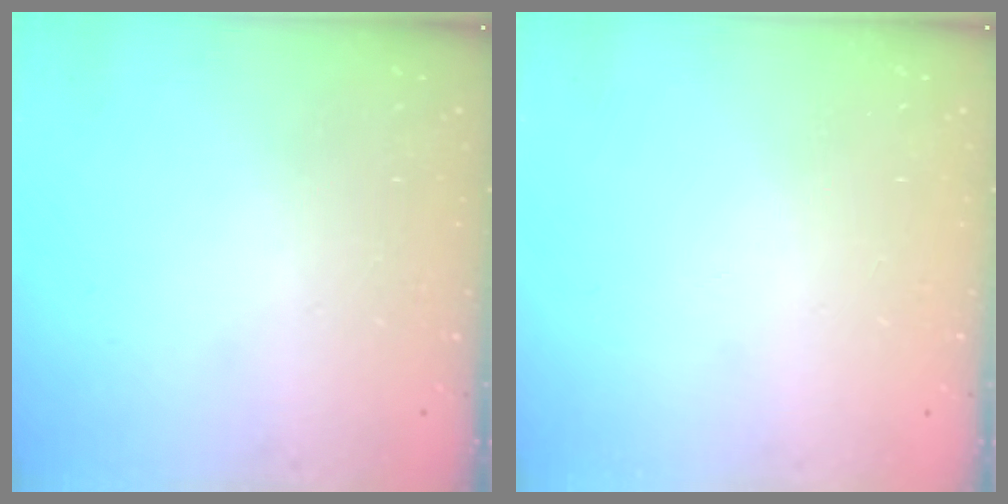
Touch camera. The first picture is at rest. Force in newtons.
{"total": 0.0}